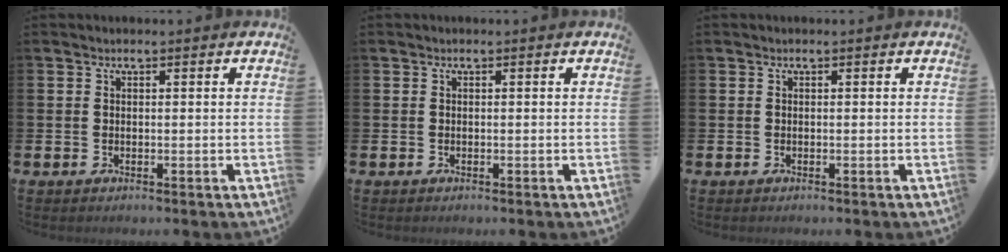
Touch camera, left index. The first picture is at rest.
{"total": 0.0}
{"total": 0.0}